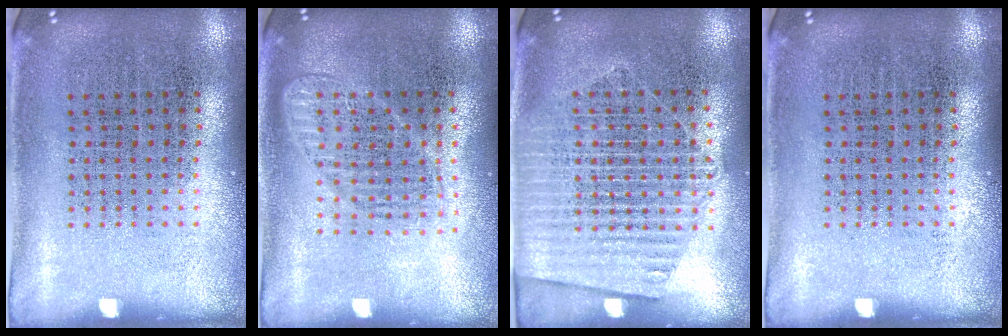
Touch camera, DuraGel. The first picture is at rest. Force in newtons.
{"total": 1.6, "press": 1.4, "slide": 0.7}
{"total": 1.6, "press": 1.5, "slide": 0.6}
{"total": 0.0}